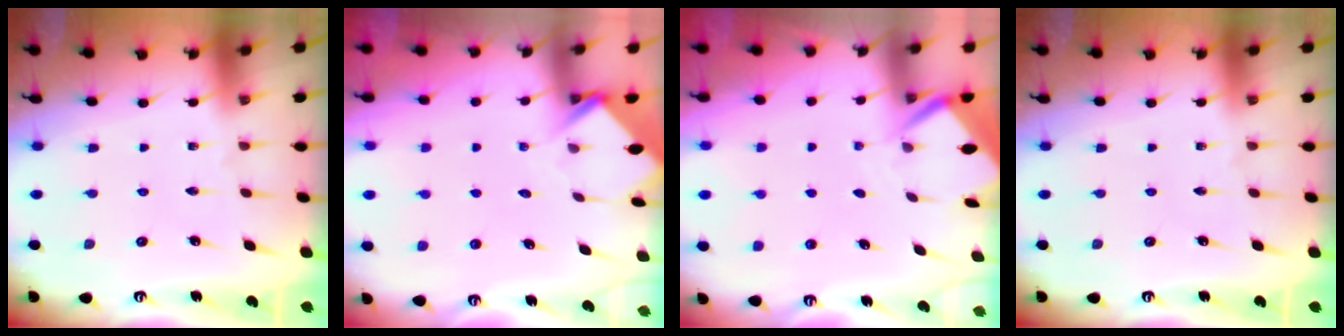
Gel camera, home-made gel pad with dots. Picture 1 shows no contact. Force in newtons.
{"total": 3.9, "press": 3.9, "slide": 0.2}
{"total": 3.3, "press": 3.3, "slide": 0.3}
{"total": 0.0}